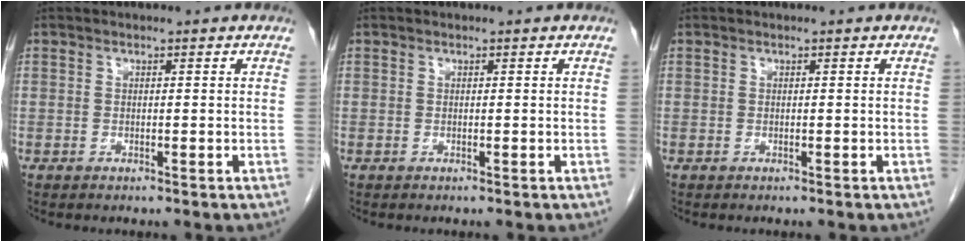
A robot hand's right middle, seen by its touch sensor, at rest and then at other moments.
{"total": 0.0}
{"total": 0.0}